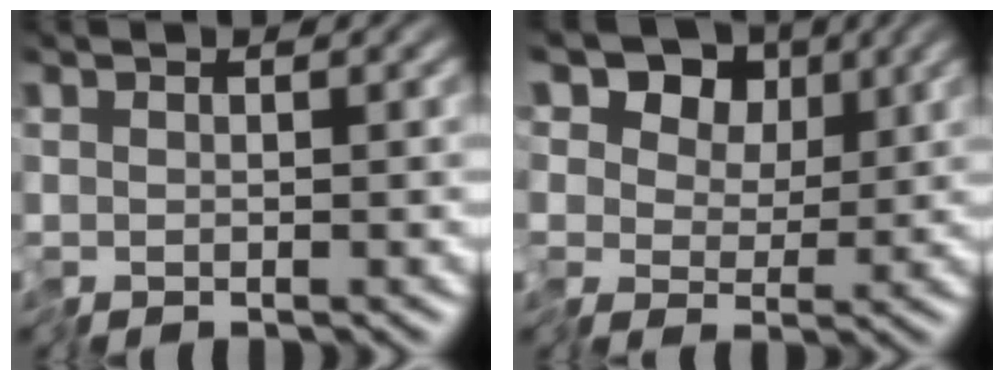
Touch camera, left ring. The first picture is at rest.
{"total": 8.7, "force": [3.2, 6.8, 4.5], "torque": [-0.064, 0.031, 0.016]}